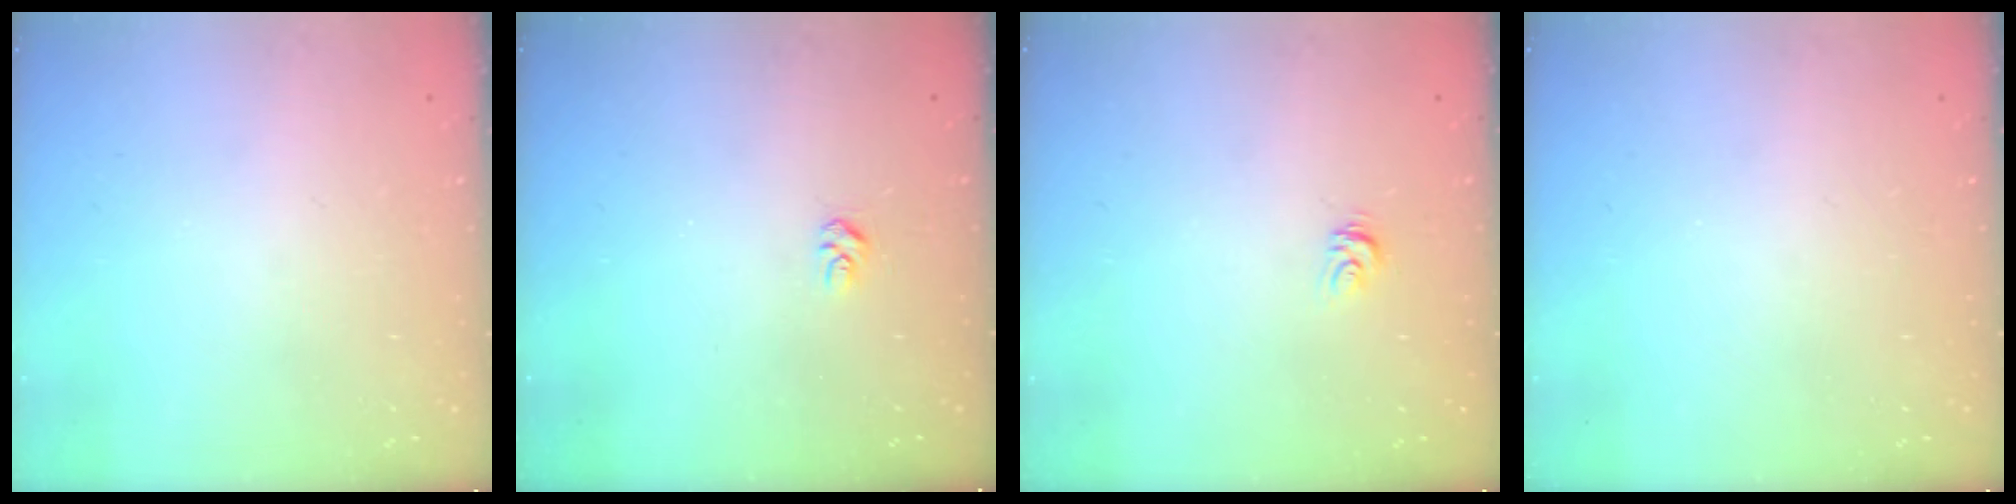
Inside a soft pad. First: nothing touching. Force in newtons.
{"total": 3.9, "press": 3.9, "slide": 0.3}
{"total": 3.5, "press": 3.5, "slide": 0.1}
{"total": 0.0}